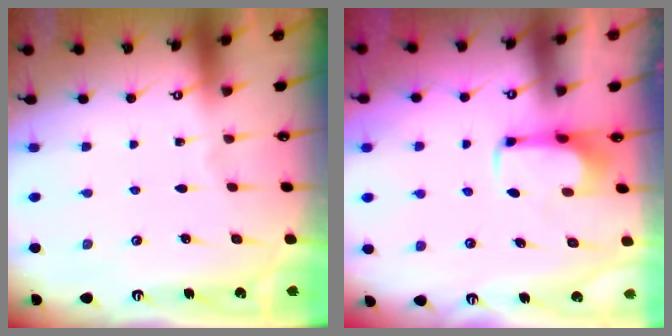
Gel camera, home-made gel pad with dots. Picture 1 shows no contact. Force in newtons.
{"total": 1.9, "press": 1.8, "slide": 0.6}